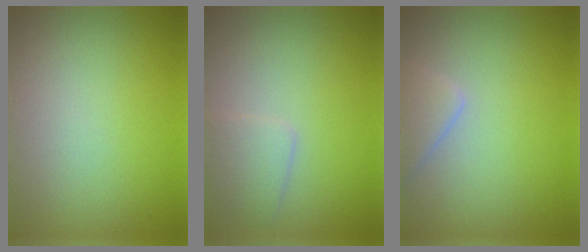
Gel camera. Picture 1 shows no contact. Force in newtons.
{"total": 2.2, "press": 2.2, "slide": 0.1}
{"total": 2.1, "press": 2.1, "slide": 0.2}